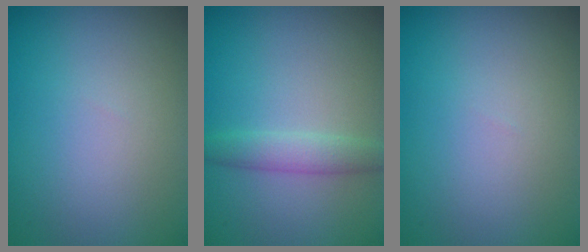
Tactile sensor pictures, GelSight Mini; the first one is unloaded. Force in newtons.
{"total": 2.1, "press": 2.1, "slide": 0.1}
{"total": 0.0}